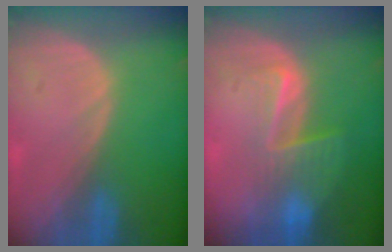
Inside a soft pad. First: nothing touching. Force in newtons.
{"total": 6.6, "press": 5.6, "slide": 3.5}